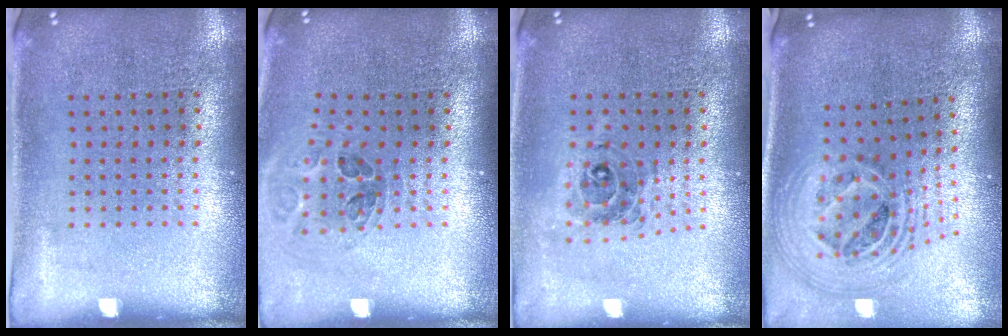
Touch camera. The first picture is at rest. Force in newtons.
{"total": 1.0, "press": 1.0, "slide": 0.1}
{"total": 0.6, "press": 0.6, "slide": 0.2}
{"total": 2.6, "press": 1.9, "slide": 1.8}